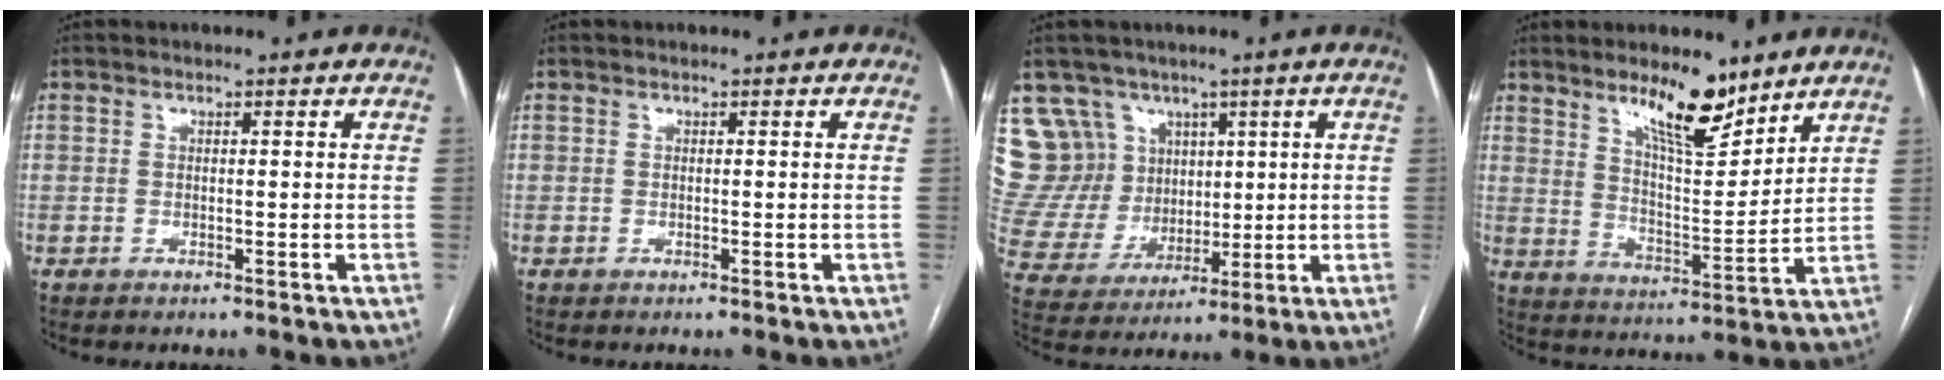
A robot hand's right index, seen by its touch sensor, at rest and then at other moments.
{"total": 0.0}
{"total": 13.2, "force": [7.4, 10.7, 1.9], "torque": [-0.063, 0.057, 0.166]}
{"total": 10.7, "force": [7.9, 2.4, 6.8], "torque": [-0.115, -0.012, 0.140]}